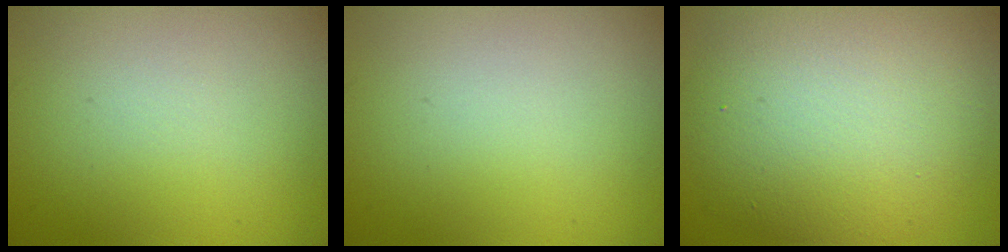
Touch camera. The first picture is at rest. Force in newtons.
{"total": 0.0}
{"total": 9.9, "press": 9.9, "slide": 0.3}